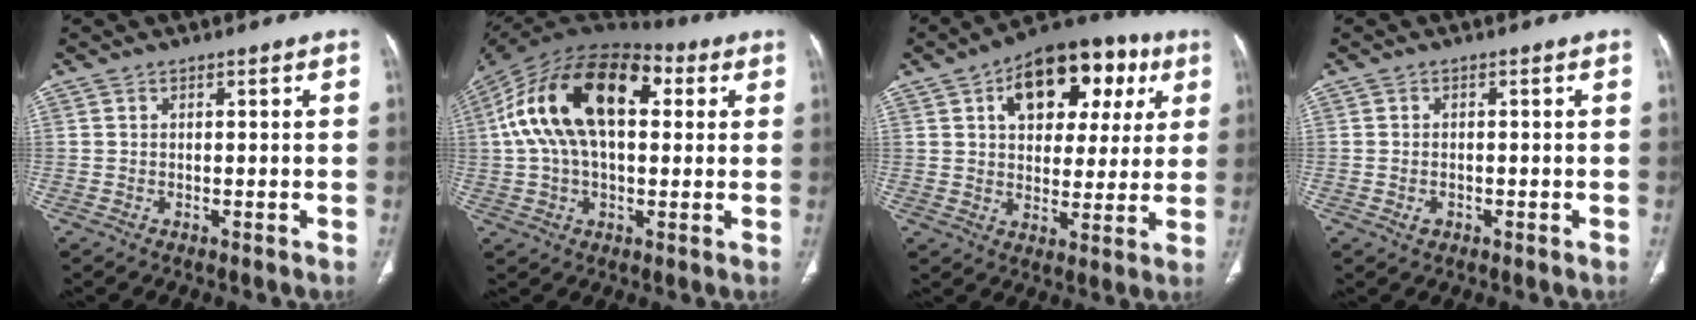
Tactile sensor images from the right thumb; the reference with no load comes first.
{"total": 22.5, "force": [5.2, 12.4, 18.1], "torque": [-0.325, 0.040, 0.078]}
{"total": 19.3, "force": [7.4, 11.6, 13.6], "torque": [-0.140, 0.009, 0.104]}
{"total": 1.7, "force": [-0.6, 1.3, 1.0], "torque": [-0.015, 0.006, -0.005]}